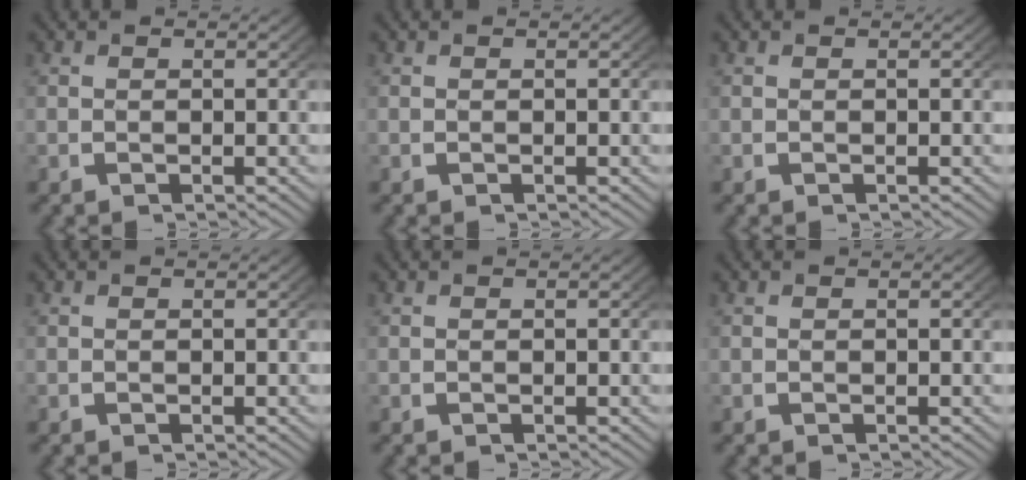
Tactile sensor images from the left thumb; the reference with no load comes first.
{"total": 0.0}
{"total": 0.0}
{"total": 0.0}
{"total": 0.0}
{"total": 0.0}